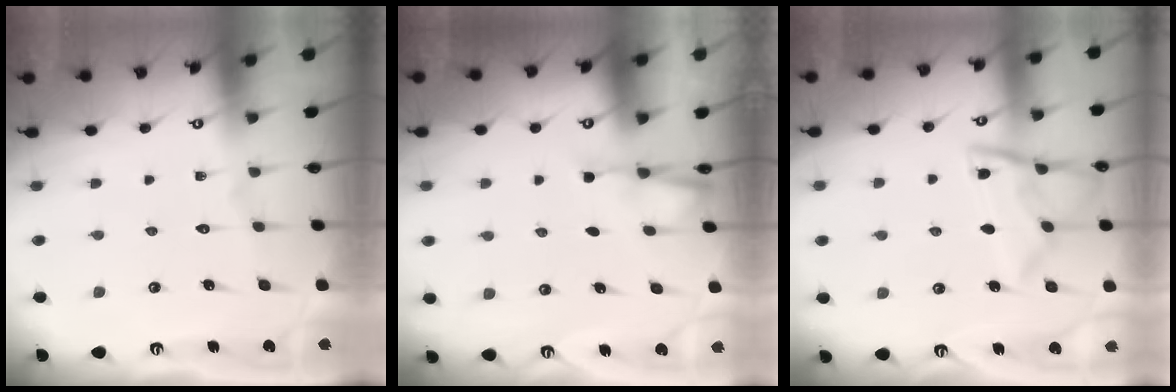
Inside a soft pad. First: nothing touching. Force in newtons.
{"total": 2.3, "press": 2.2, "slide": 0.4}
{"total": 11.9, "press": 11.8, "slide": 1.1}